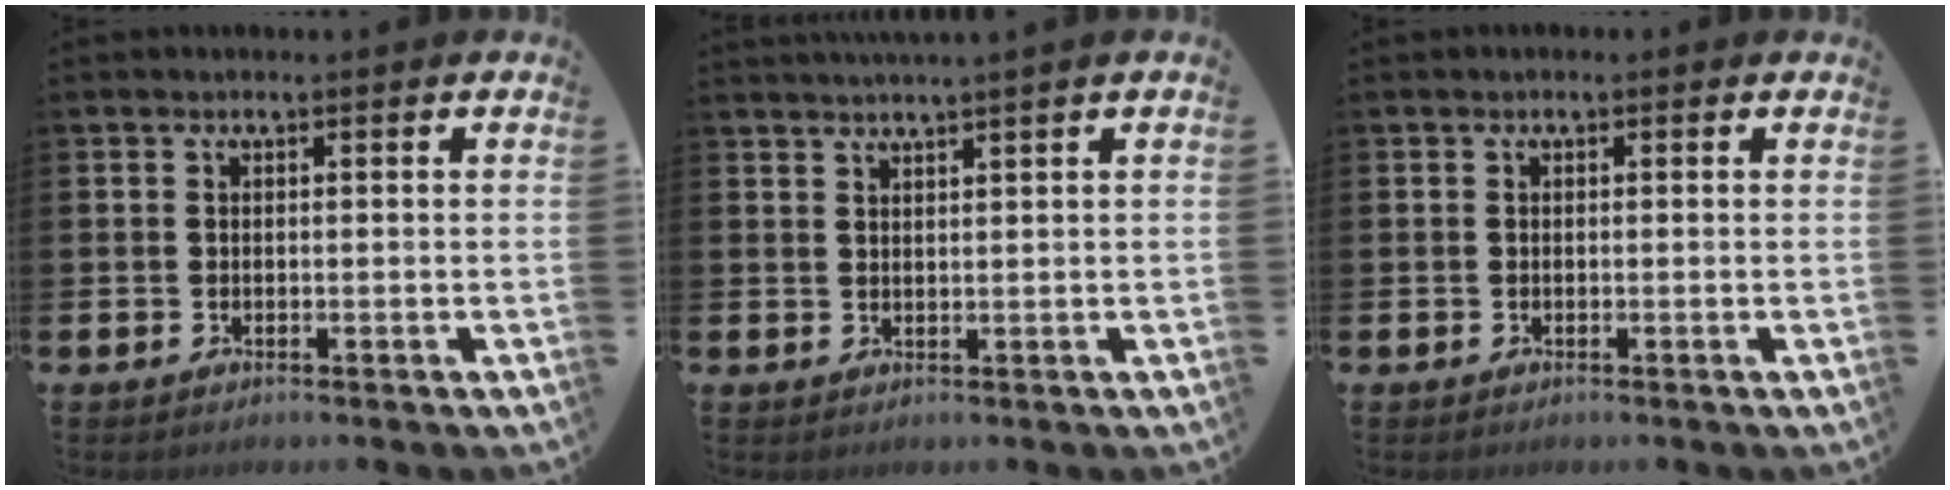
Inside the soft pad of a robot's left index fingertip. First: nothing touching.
{"total": 1.8, "force": [1.7, -0.6, 0.3], "torque": [-0.012, -0.001, 0.034]}
{"total": 0.0}